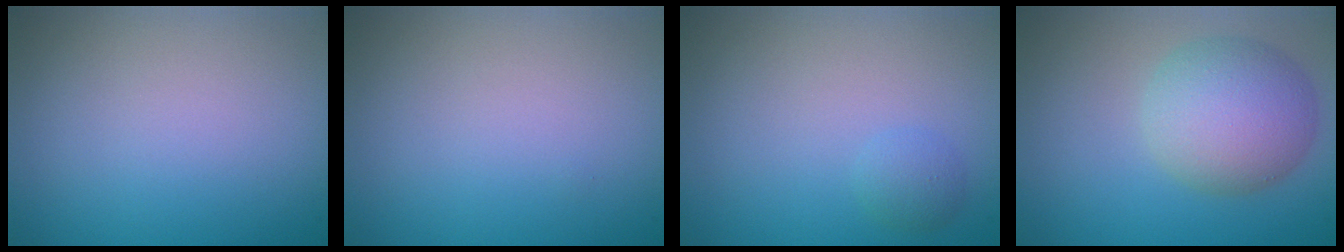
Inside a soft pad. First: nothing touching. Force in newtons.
{"total": 0.0}
{"total": 1.2, "press": 1.2, "slide": 0.0}
{"total": 6.2, "press": 6.2, "slide": 0.0}